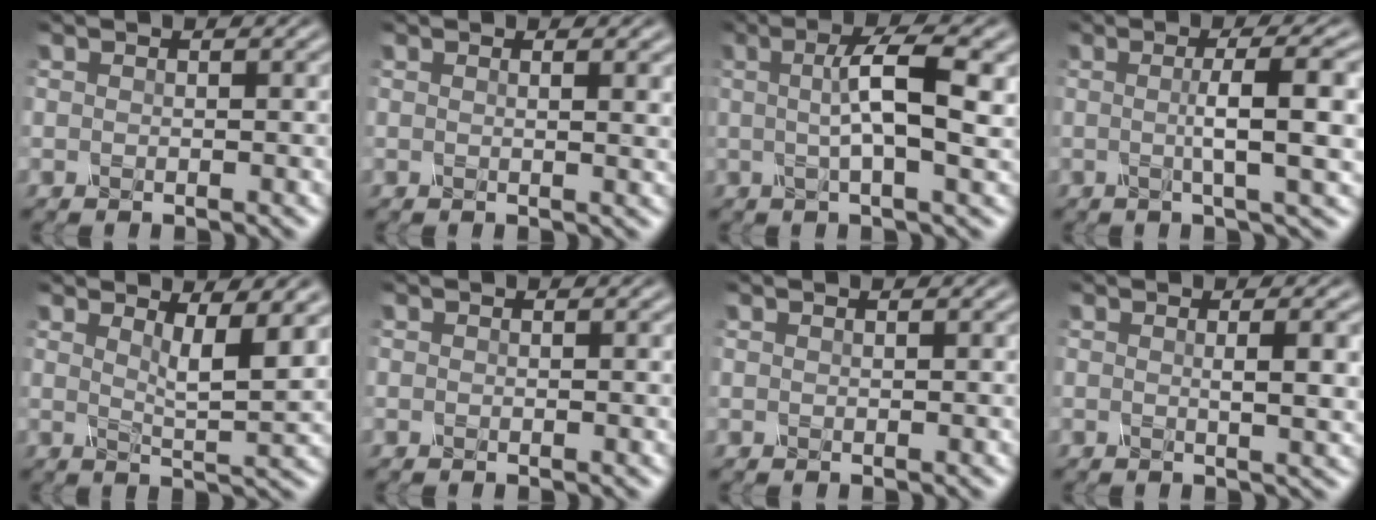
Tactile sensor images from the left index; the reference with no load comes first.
{"total": 2.3, "force": [0.9, 0.8, 1.9], "torque": [-0.011, 0.011, -0.004]}
{"total": 5.6, "force": [0.7, 1.0, 5.5], "torque": [-0.096, 0.008, 0.019]}
{"total": 6.2, "force": [0.1, 0.9, 6.1], "torque": [-0.092, 0.013, 0.008]}
{"total": 4.4, "force": [2.1, 0.7, 3.8], "torque": [-0.058, -0.006, 0.045]}
{"total": 0.0}
{"total": 0.8, "force": [0.6, 0.4, 0.4], "torque": [0.008, -0.001, -0.005]}
{"total": 3.9, "force": [0.5, 0.9, 3.8], "torque": [-0.043, 0.013, 0.008]}